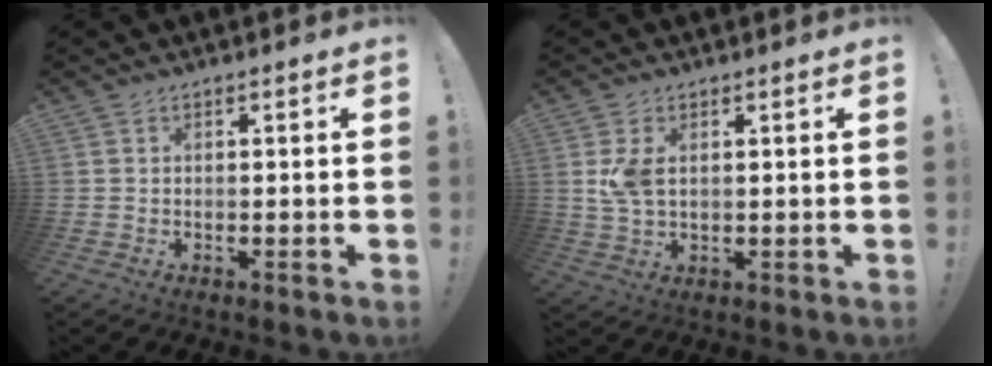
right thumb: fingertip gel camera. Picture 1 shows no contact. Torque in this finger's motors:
{"motor_torque": [0.02, 0.60, 0.73, -0.25, 0.28]}